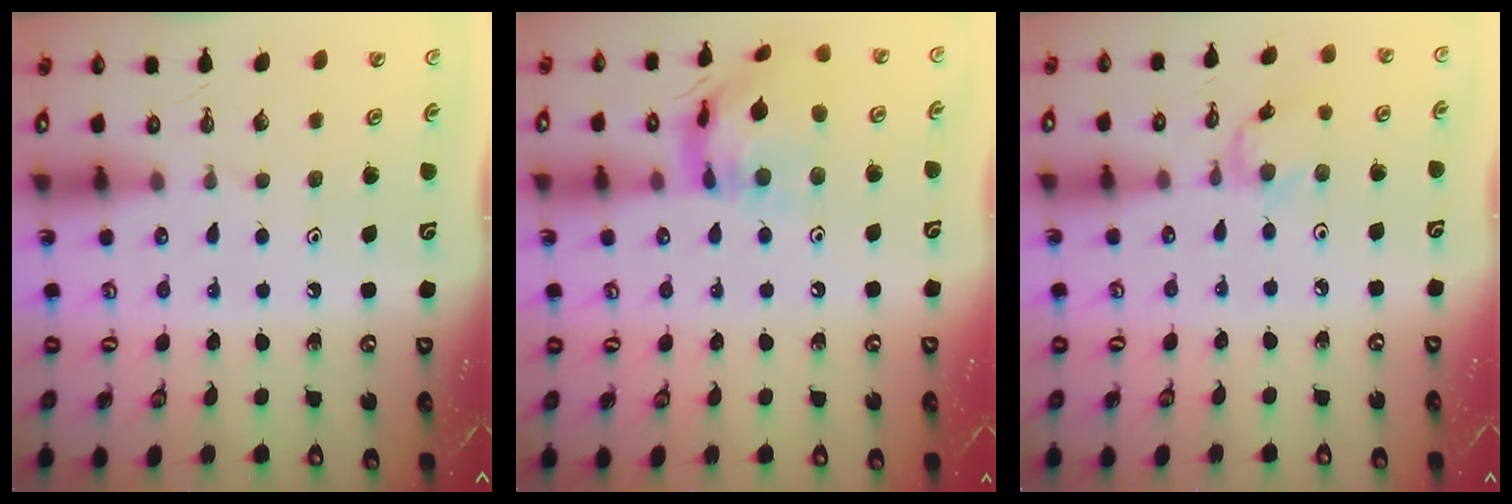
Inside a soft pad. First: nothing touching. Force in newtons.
{"total": 16.0, "press": 16.0, "slide": 1.6}
{"total": 4.8, "press": 4.8, "slide": 0.3}